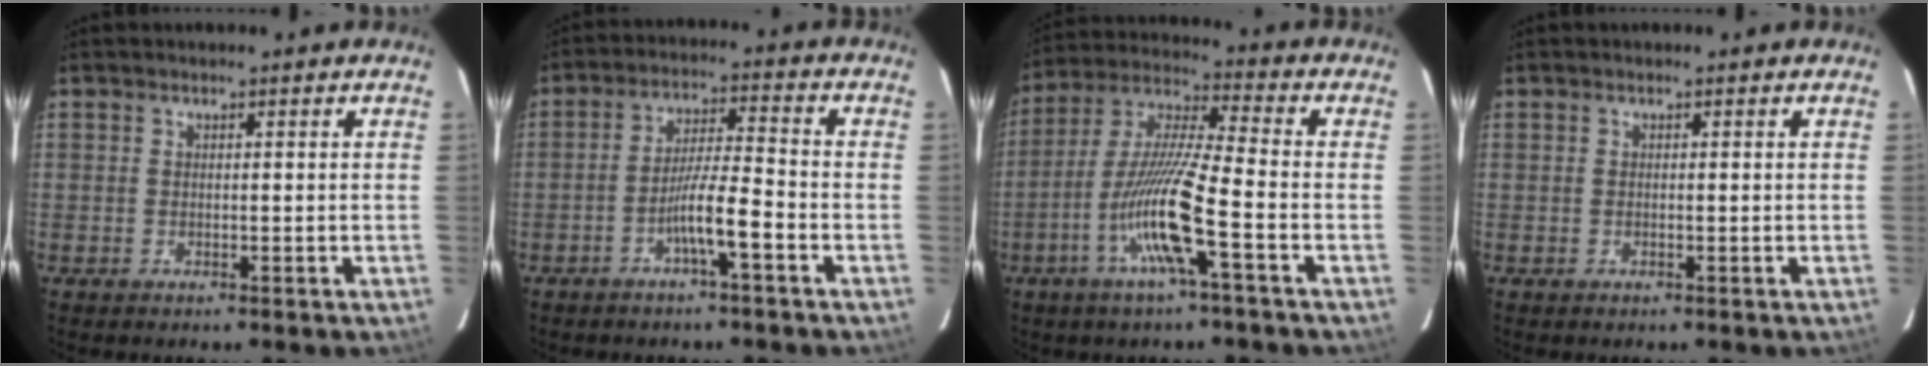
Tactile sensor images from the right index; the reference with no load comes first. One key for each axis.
{"total": 6.6, "fx": -3.1, "fy": 0.0, "fz": 5.8, "tx": -0.107, "ty": 0.010, "tz": -0.056}
{"total": 13.0, "fx": -4.8, "fy": 0.0, "fz": 12.1, "tx": -0.246, "ty": 0.000, "tz": -0.098}
{"total": 0.0}